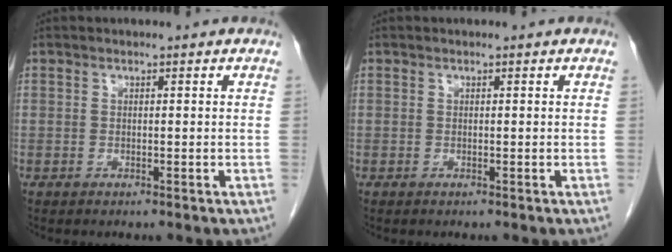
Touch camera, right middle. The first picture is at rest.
{"total": 0.0}